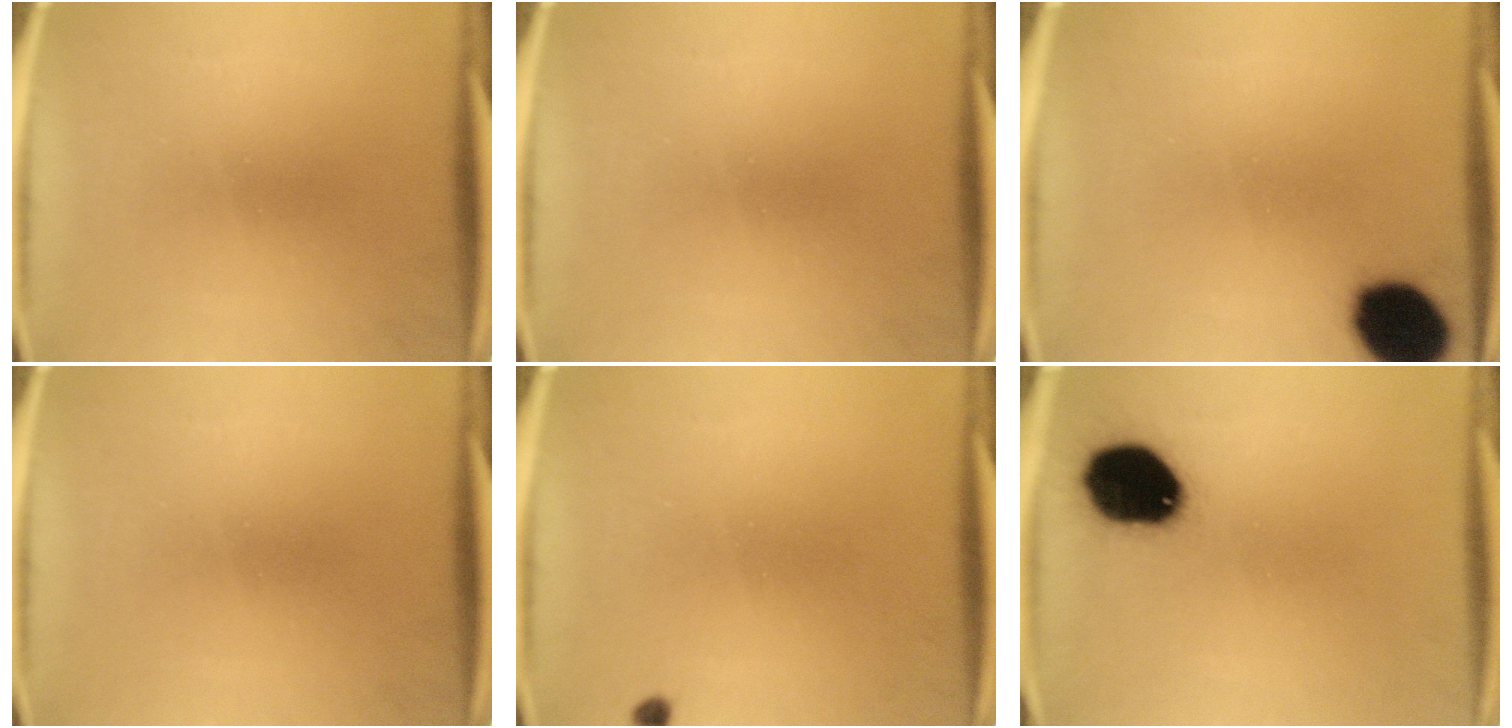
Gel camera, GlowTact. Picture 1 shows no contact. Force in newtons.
{"total": 0.0}
{"total": 14.4}
{"total": 0.0}
{"total": 0.8}
{"total": 16.3}